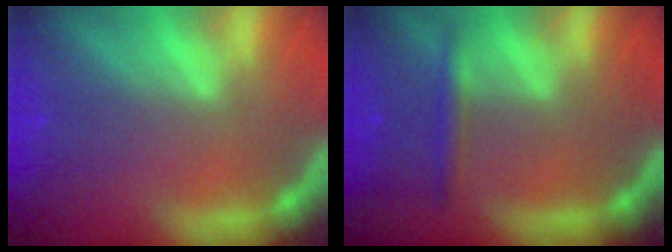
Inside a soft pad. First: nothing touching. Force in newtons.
{"total": 1.9}